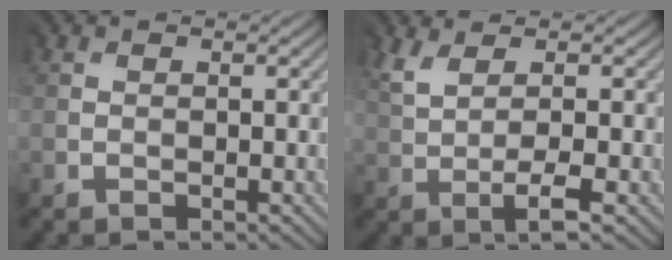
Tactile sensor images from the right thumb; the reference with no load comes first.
{"total": 3.8, "force": [1.0, 0.5, 3.7], "torque": [-0.083, 0.003, 0.020]}